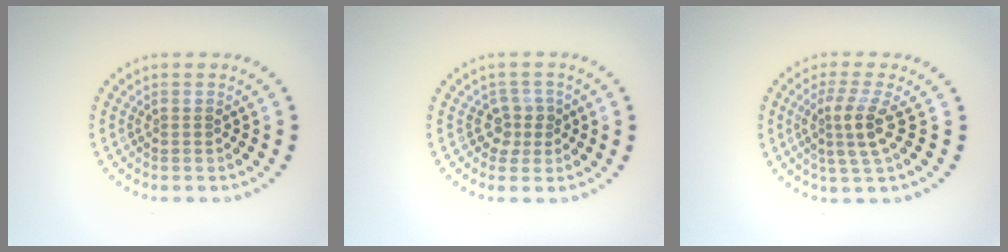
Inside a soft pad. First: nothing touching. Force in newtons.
{"total": 1.9, "press": 1.5, "slide": 1.1}
{"total": 2.9, "press": 2.4, "slide": 1.7}